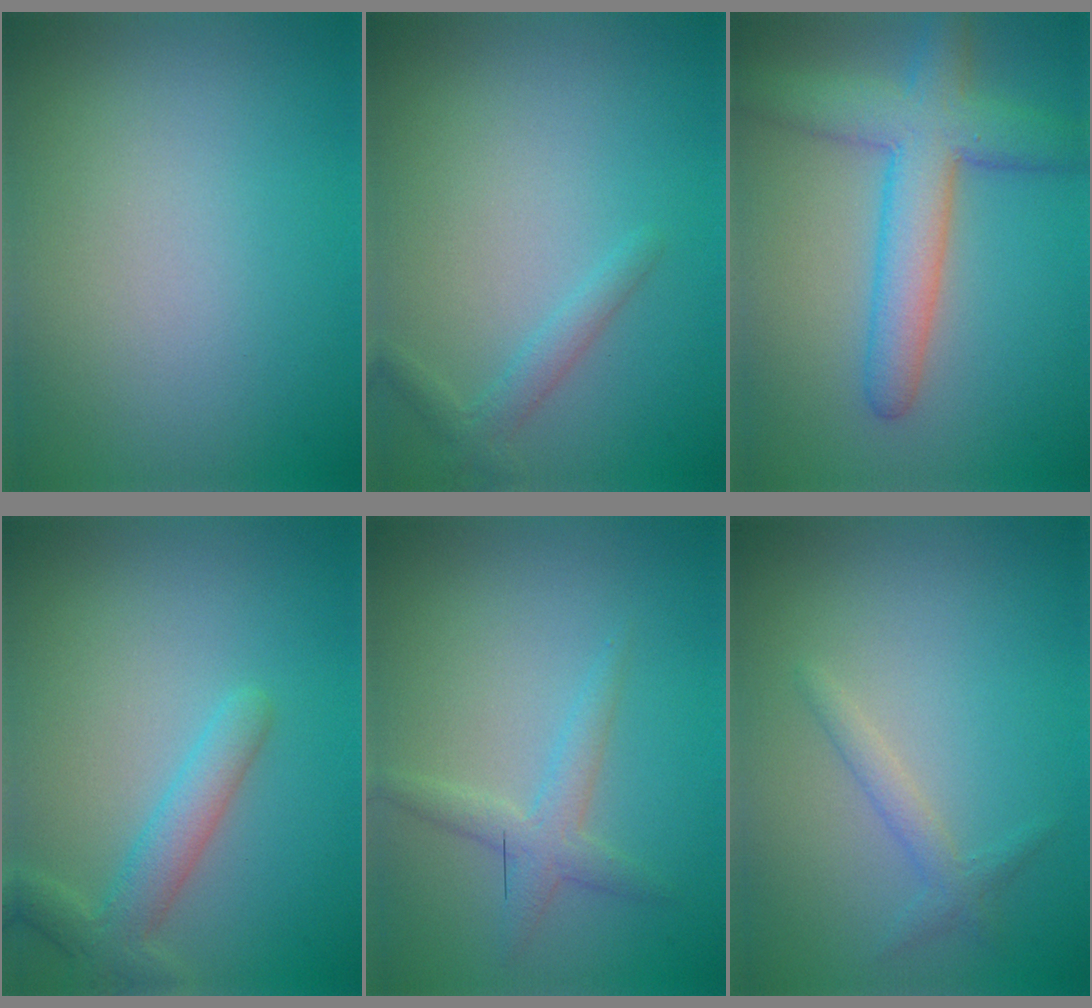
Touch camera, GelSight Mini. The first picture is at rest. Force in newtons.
{"total": 1.6, "press": 1.6, "slide": 0.1}
{"total": 6.4, "press": 6.4, "slide": 0.5}
{"total": 3.2, "press": 3.2, "slide": 0.2}
{"total": 2.1, "press": 2.1, "slide": 0.1}
{"total": 1.4, "press": 1.4, "slide": 0.1}